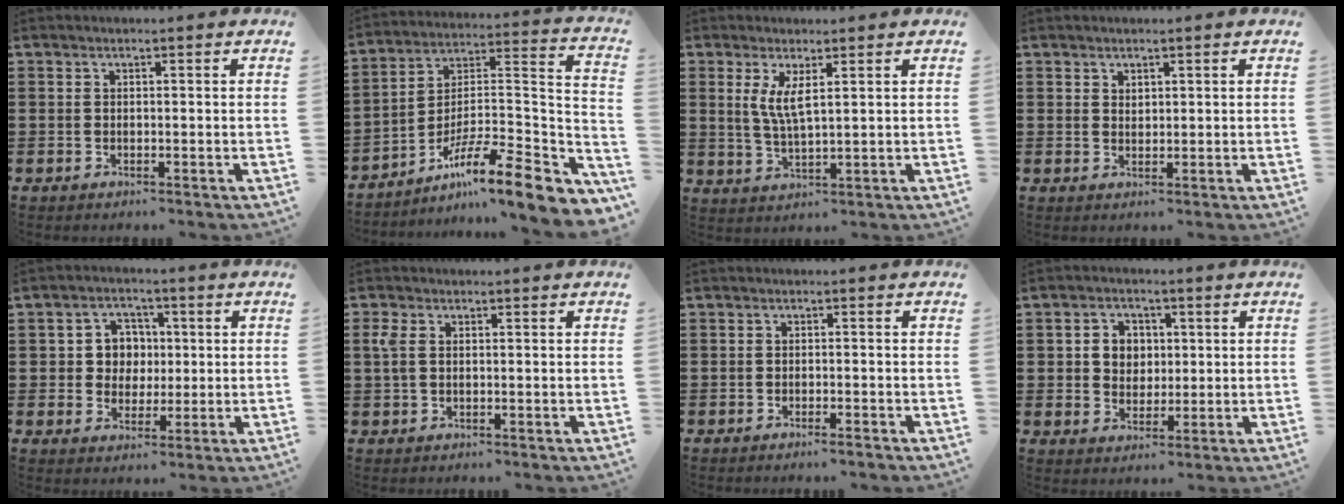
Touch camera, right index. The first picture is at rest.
{"total": 12.1, "force": [-7.9, 1.9, 9.0], "torque": [-0.144, 0.003, -0.146]}
{"total": 4.3, "force": [1.6, 0.8, 3.9], "torque": [-0.083, -0.002, 0.028]}
{"total": 1.3, "force": [1.1, 0.7, 0.2], "torque": [-0.005, 0.002, 0.022]}
{"total": 5.1, "force": [0.4, 4.8, 1.6], "torque": [-0.044, 0.013, 0.002]}
{"total": 2.6, "force": [0.3, 1.5, 2.1], "torque": [-0.060, 0.003, -0.001]}
{"total": 1.1, "force": [-1.0, -0.1, 0.4], "torque": [-0.008, -0.001, -0.019]}
{"total": 4.3, "force": [0.6, 3.9, 1.7], "torque": [-0.050, 0.013, 0.007]}